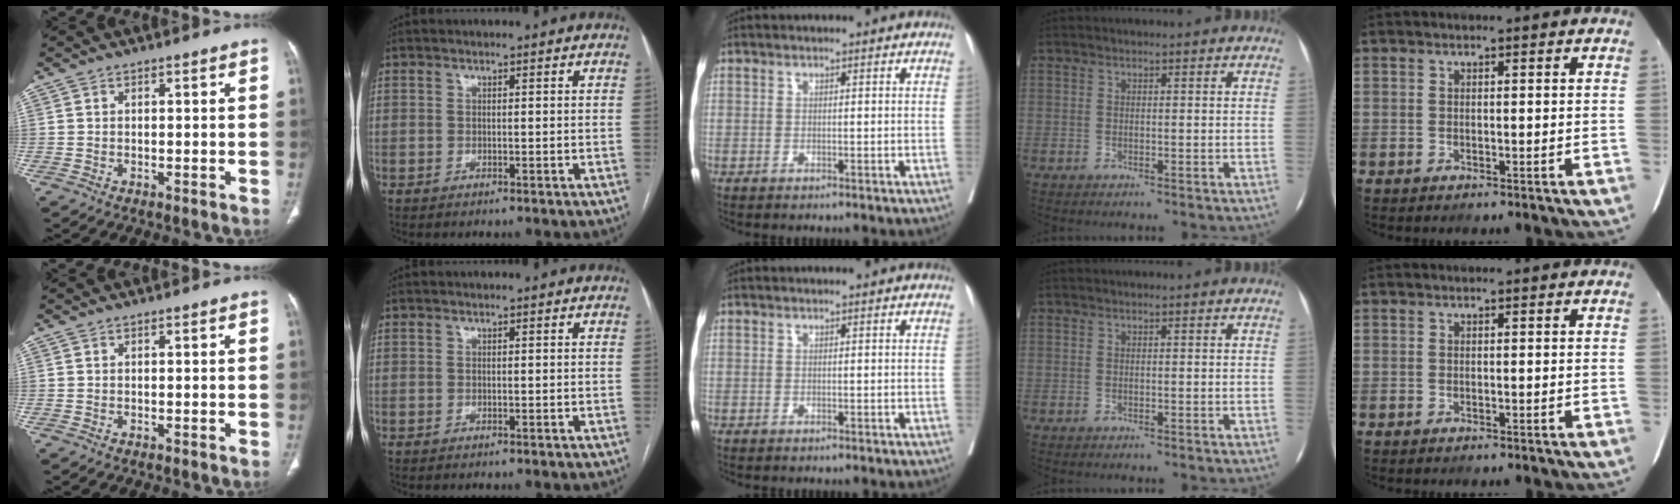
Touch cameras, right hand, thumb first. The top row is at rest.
{}